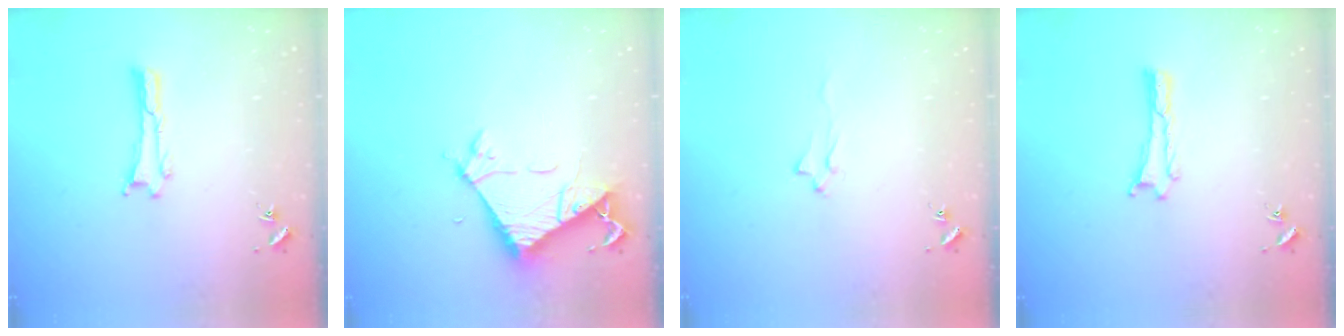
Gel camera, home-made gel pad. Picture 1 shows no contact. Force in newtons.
{"total": 6.8, "press": 6.8, "slide": 0.6}
{"total": 1.6, "press": 1.5, "slide": 0.2}
{"total": 0.0}